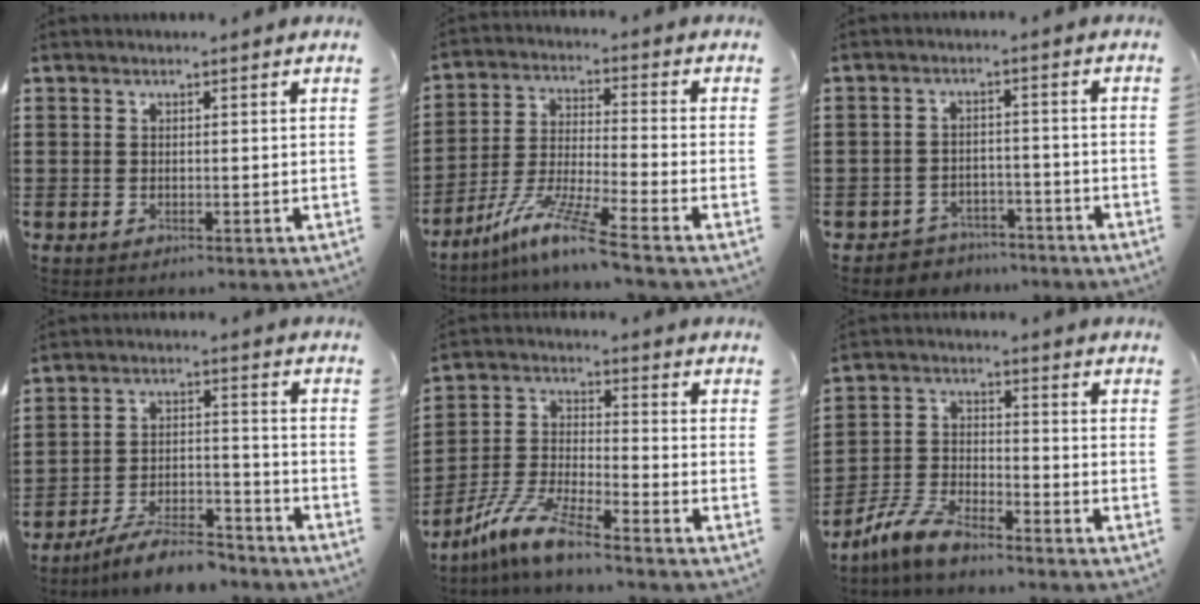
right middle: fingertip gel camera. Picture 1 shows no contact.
{"total": 9.2, "force": [-7.2, -0.1, 5.7], "torque": [-0.123, -0.012, -0.144]}
{"total": 3.5, "force": [-3.4, 0.9, -0.3], "torque": [-0.005, 0.003, -0.074]}
{"total": 8.4, "force": [-7.5, 1.2, 3.5], "torque": [-0.057, 0.017, -0.140]}
{"total": 8.4, "force": [-7.0, 0.2, 4.6], "torque": [-0.119, -0.011, -0.148]}
{"total": 7.1, "force": [-6.3, 1.2, 3.2], "torque": [-0.089, -0.003, -0.129]}